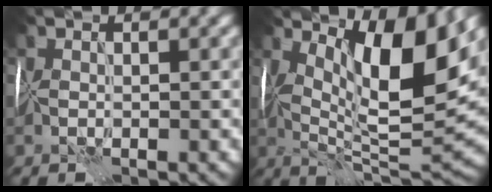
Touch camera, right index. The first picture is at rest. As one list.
[{"total": 10.8, "force": [4.0, 3.5, 9.4], "torque": [-0.156, -0.008, 0.073]}]